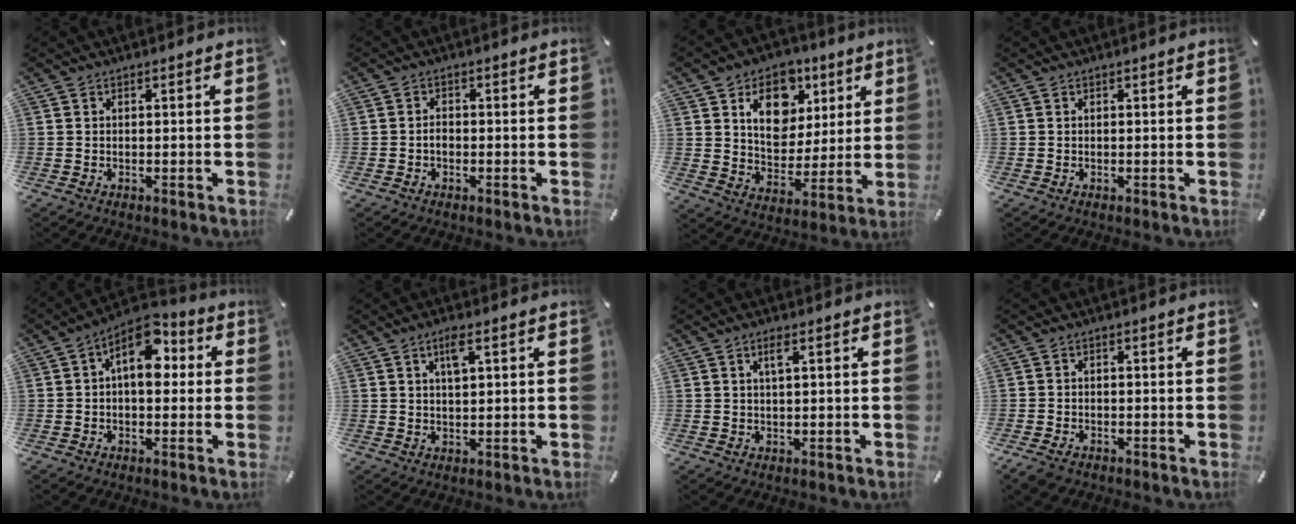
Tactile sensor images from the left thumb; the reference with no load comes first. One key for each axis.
{"total": 1.7, "fx": -0.5, "fy": 1.1, "fz": 1.2, "tx": -0.025, "ty": 0.004, "tz": -0.012}
{"total": 13.8, "fx": 6.1, "fy": 10.6, "fz": 6.5, "tx": -0.094, "ty": -0.023, "tz": 0.110}
{"total": 0.0}
{"total": 9.9, "fx": 2.8, "fy": 5.7, "fz": 7.5, "tx": -0.104, "ty": -0.015, "tz": 0.048}
{"total": 4.3, "fx": 1.9, "fy": 1.3, "fz": 3.6, "tx": -0.077, "ty": 0.006, "tz": 0.032}
{"total": 2.7, "fx": 1.1, "fy": 0.6, "fz": 2.4, "tx": -0.050, "ty": 0.006, "tz": 0.017}
{"total": 2.4, "fx": -1.8, "fy": 1.1, "fz": 1.0, "tx": -0.031, "ty": 0.003, "tz": -0.039}